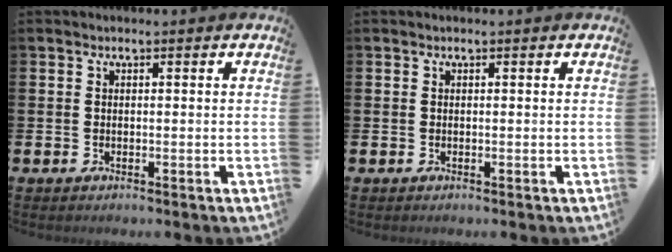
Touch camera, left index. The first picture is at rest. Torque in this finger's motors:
{"motor_torque": [-0.09, 0.03, -0.03, -0.01]}